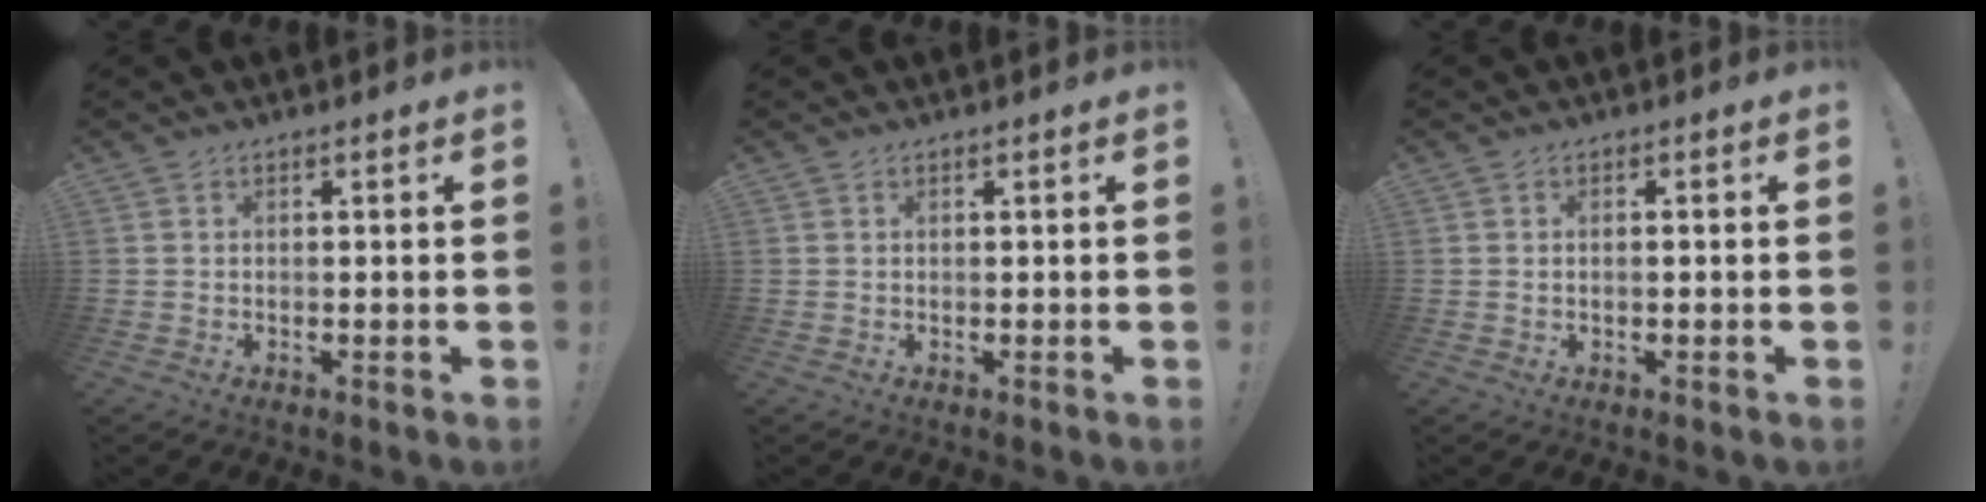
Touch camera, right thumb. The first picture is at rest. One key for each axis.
{"total": 0.0}
{"total": 0.7, "fx": -0.3, "fy": 0.2, "fz": 0.6, "tx": -0.011, "ty": 0.002, "tz": -0.006}